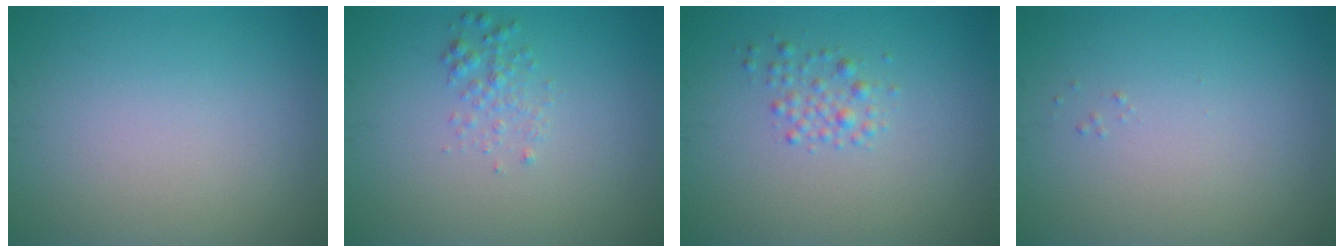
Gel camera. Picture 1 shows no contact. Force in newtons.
{"total": 1.4, "press": 1.4, "slide": 0.0}
{"total": 1.6, "press": 1.6, "slide": 0.0}
{"total": 0.0}